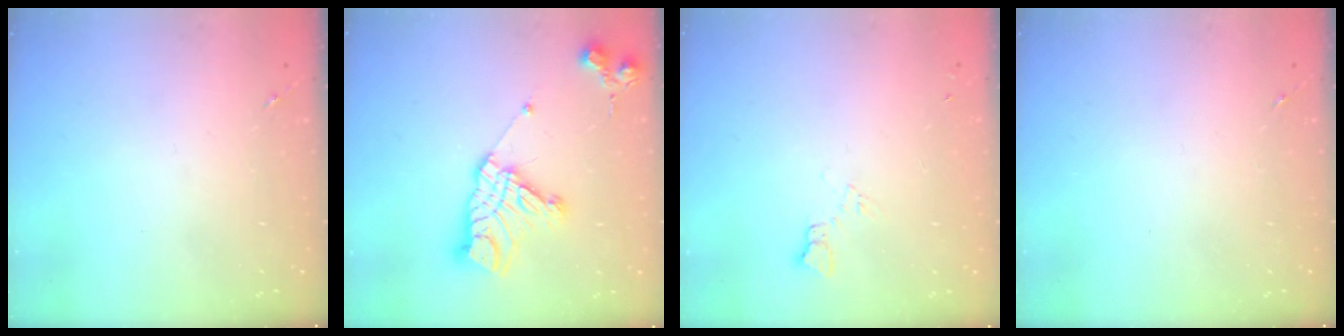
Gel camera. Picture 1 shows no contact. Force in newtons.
{"total": 16.2, "press": 16.1, "slide": 1.6}
{"total": 5.3, "press": 5.3, "slide": 0.4}
{"total": 0.0}